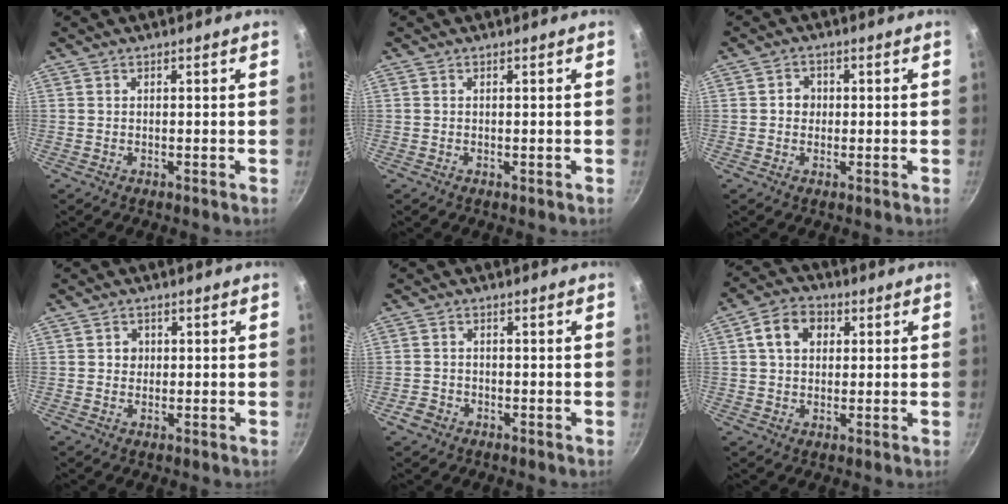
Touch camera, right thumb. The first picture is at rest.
{"total": 0.0}
{"total": 2.8, "force": [0.0, 2.5, 1.2], "torque": [-0.002, 0.006, -0.003]}
{"total": 2.0, "force": [0.2, 1.9, 0.7], "torque": [0.002, 0.002, 0.000]}
{"total": 2.9, "force": [-1.7, 2.1, 0.9], "torque": [-0.016, 0.019, -0.030]}
{"total": 7.6, "force": [2.0, 5.7, 4.5], "torque": [-0.057, 0.011, 0.024]}